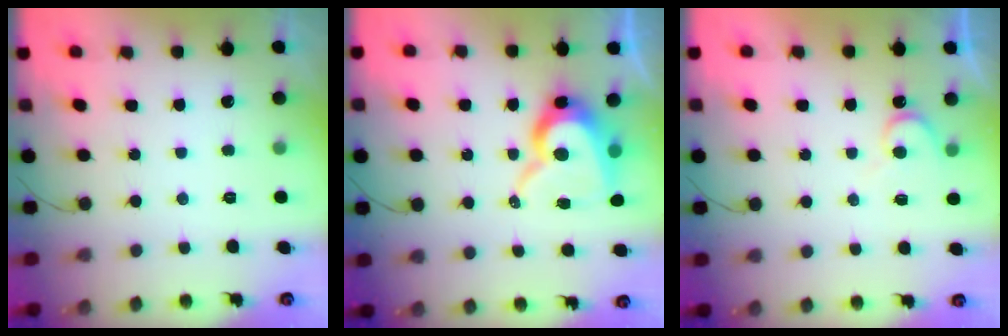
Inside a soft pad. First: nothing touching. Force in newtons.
{"total": 12.7, "press": 12.7, "slide": 0.9}
{"total": 5.4, "press": 5.4, "slide": 0.6}